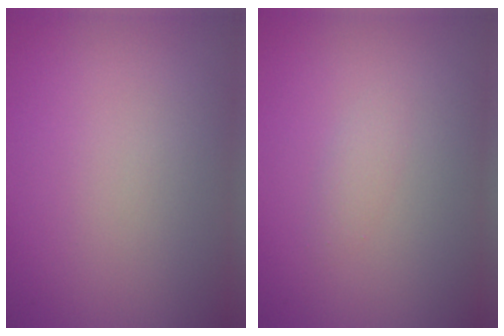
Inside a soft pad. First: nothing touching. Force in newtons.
{"total": 0.8, "press": 0.8, "slide": 0.0}